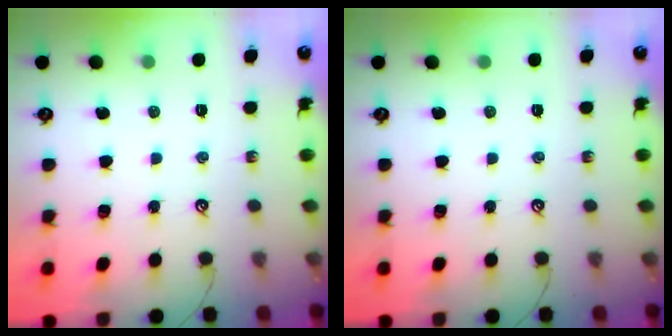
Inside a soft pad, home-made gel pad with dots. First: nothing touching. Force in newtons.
{"total": 0.0}